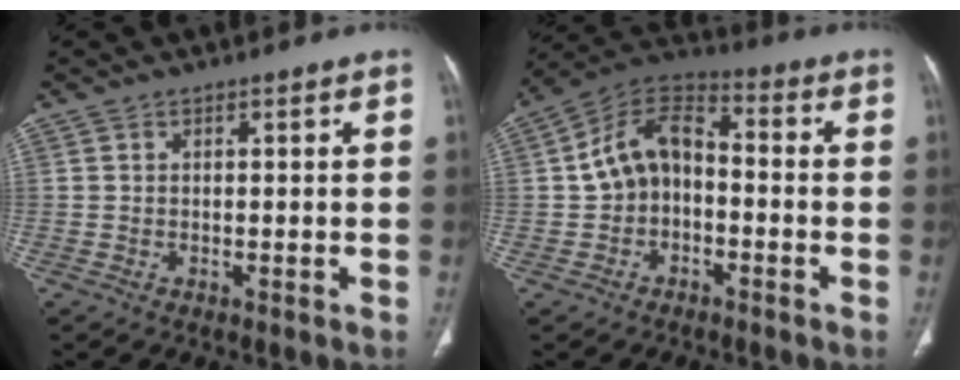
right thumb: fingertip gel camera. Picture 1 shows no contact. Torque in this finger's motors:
{"motor_torque": [-0.44, 0.64, 0.03, -0.15, 0.36]}